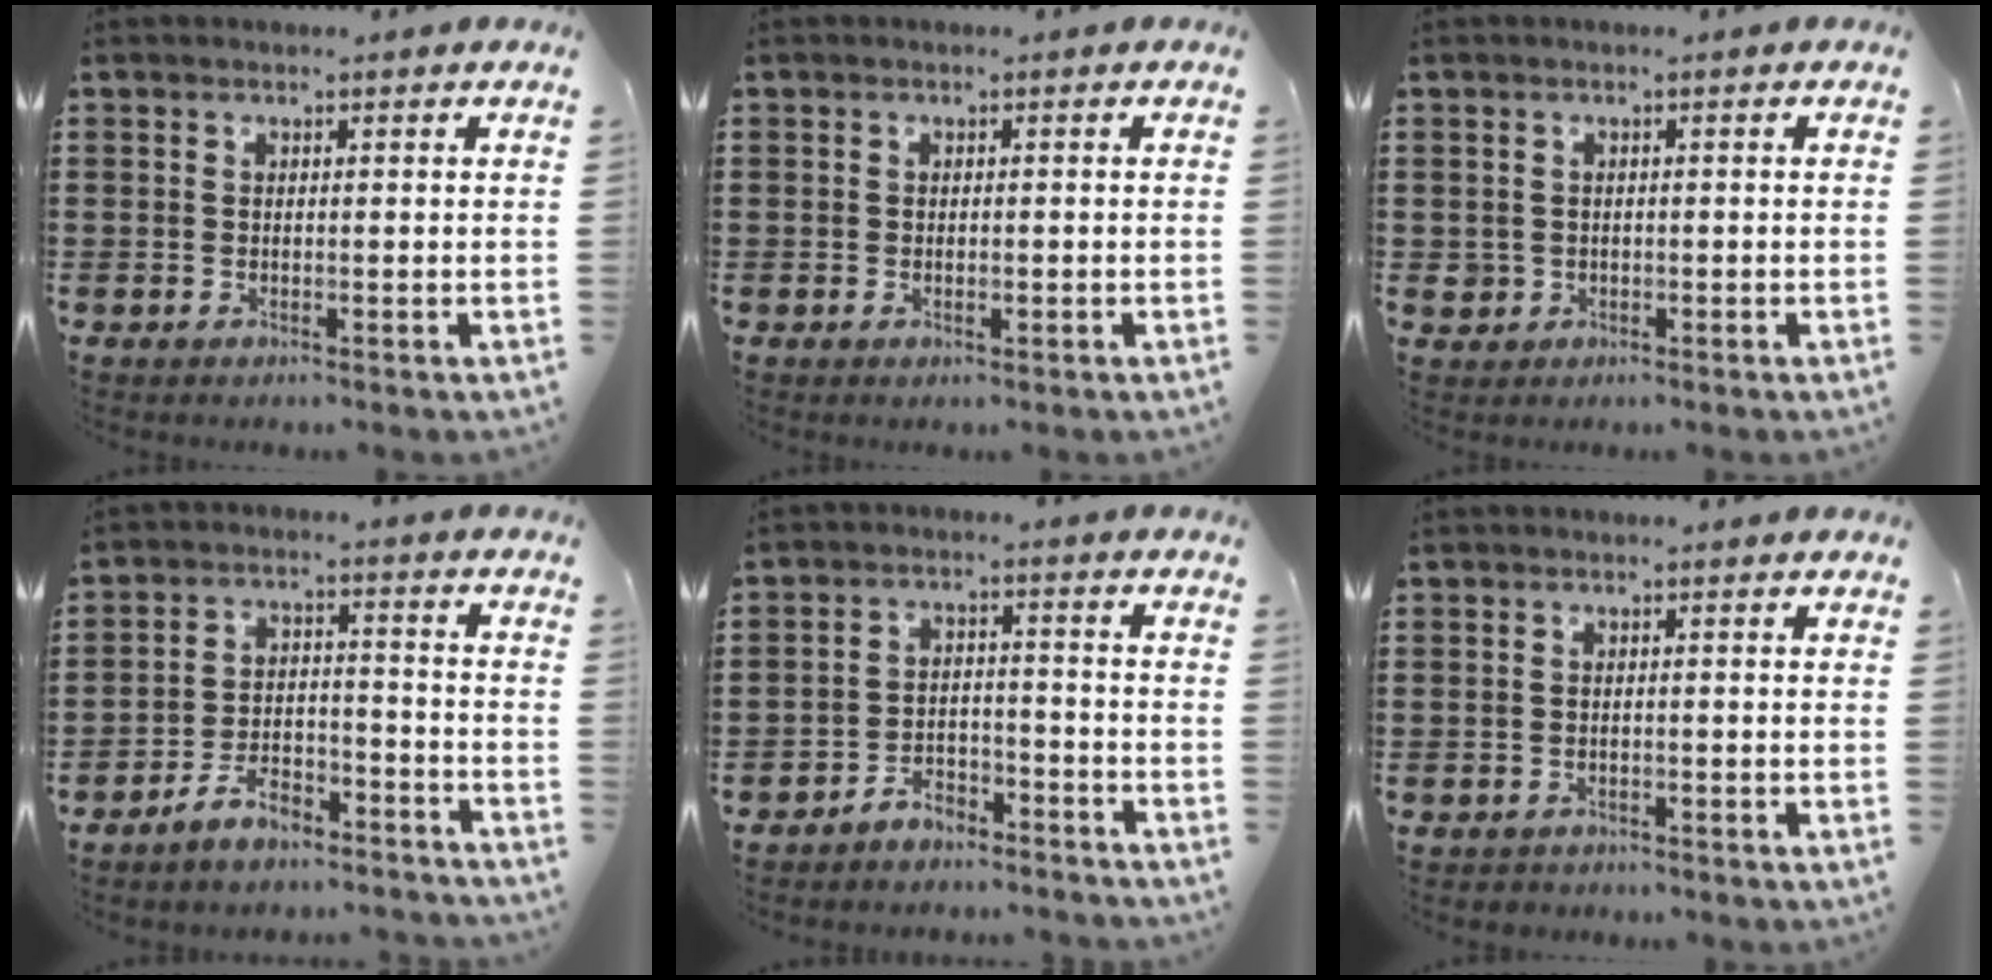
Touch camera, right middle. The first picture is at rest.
{"total": 0.6, "force": [-0.2, 0.3, 0.5], "torque": [-0.010, -0.004, -0.003]}
{"total": 1.2, "force": [-0.2, 1.2, 0.2], "torque": [-0.007, 0.005, -0.007]}
{"total": 6.0, "force": [-5.6, 1.2, 1.5], "torque": [-0.031, 0.010, -0.112]}
{"total": 4.4, "force": [-4.3, 0.7, 0.1], "torque": [-0.007, 0.007, -0.090]}
{"total": 0.8, "force": [-0.8, 0.3, -0.1], "torque": [0.000, 0.002, -0.018]}